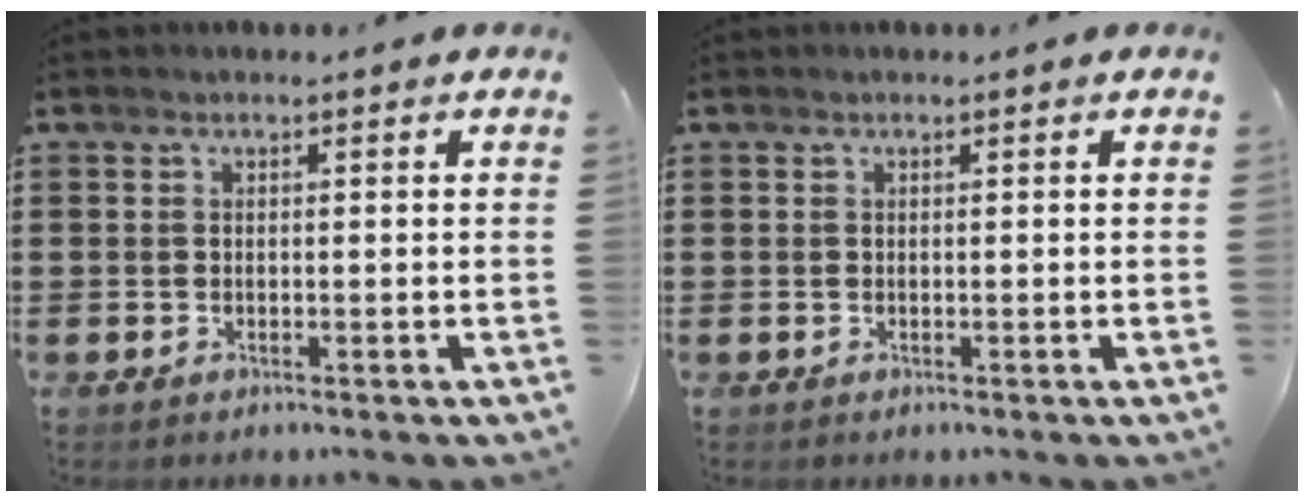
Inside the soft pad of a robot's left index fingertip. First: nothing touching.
{"total": 0.0}